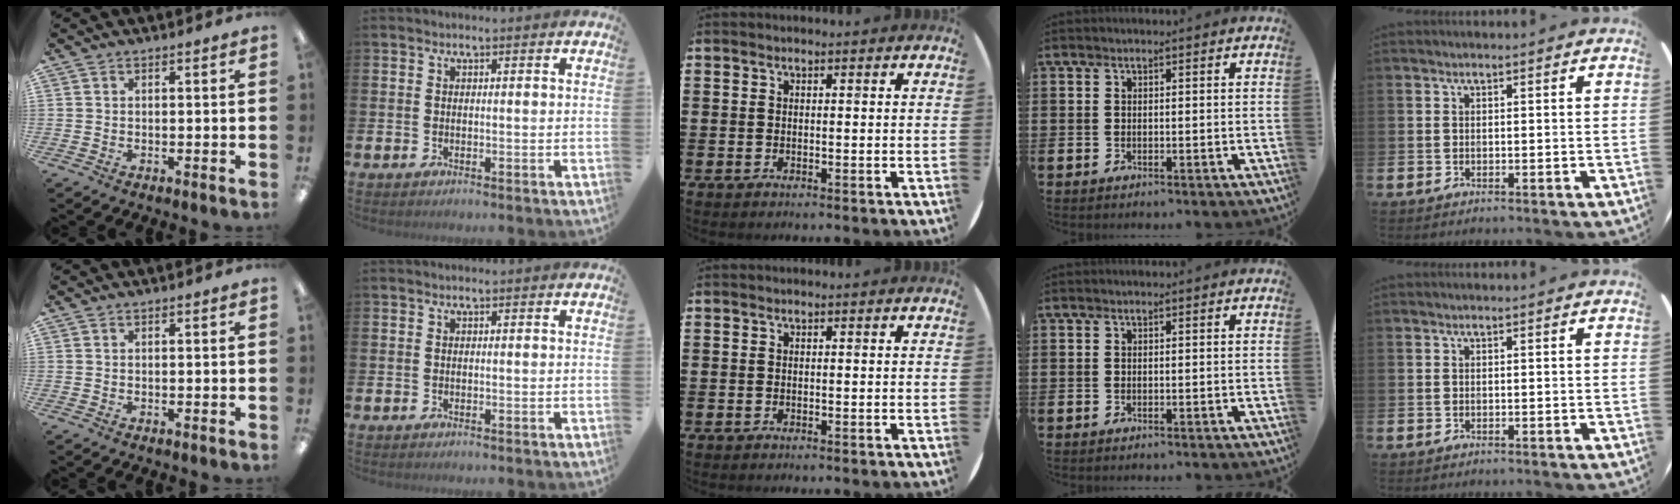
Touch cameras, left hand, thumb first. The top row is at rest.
{}